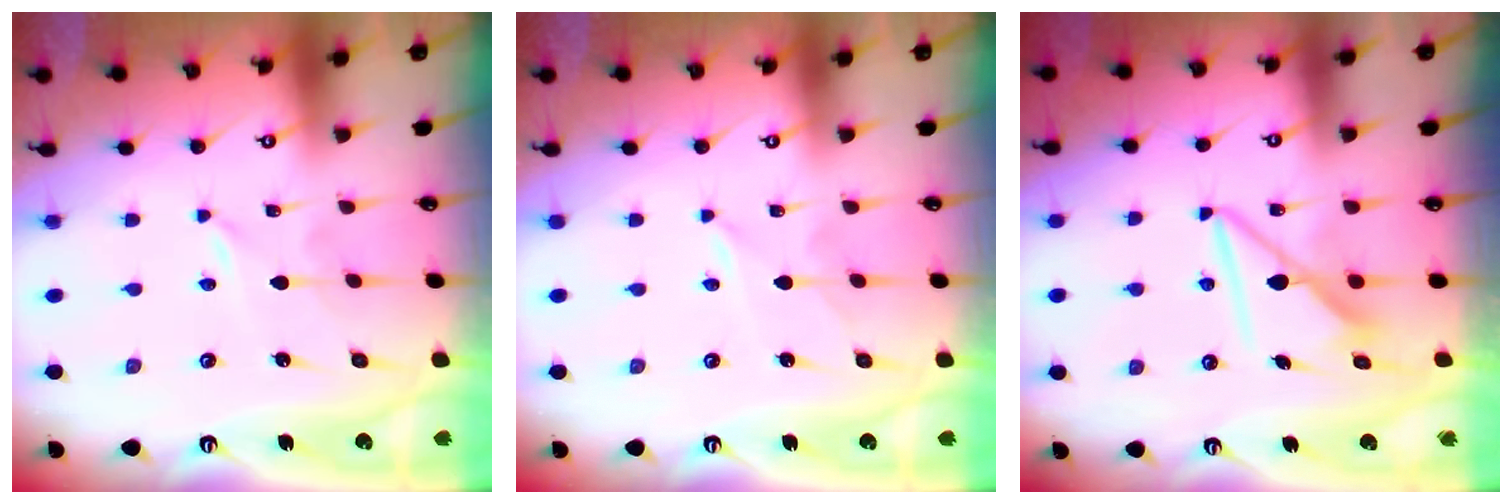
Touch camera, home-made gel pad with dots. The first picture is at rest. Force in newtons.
{"total": 1.7, "press": 1.7, "slide": 0.2}
{"total": 9.2, "press": 9.2, "slide": 0.7}